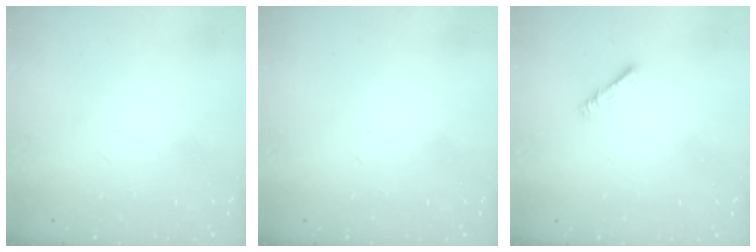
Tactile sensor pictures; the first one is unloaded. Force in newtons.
{"total": 0.0}
{"total": 2.3, "press": 2.3, "slide": 0.4}